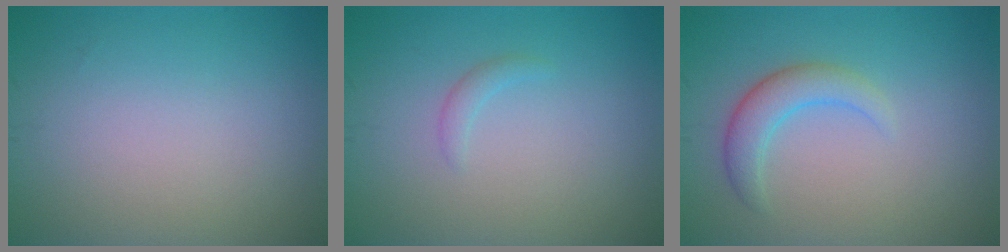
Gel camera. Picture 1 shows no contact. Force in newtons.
{"total": 0.9, "press": 0.9, "slide": 0.2}
{"total": 2.8, "press": 2.8, "slide": 0.1}